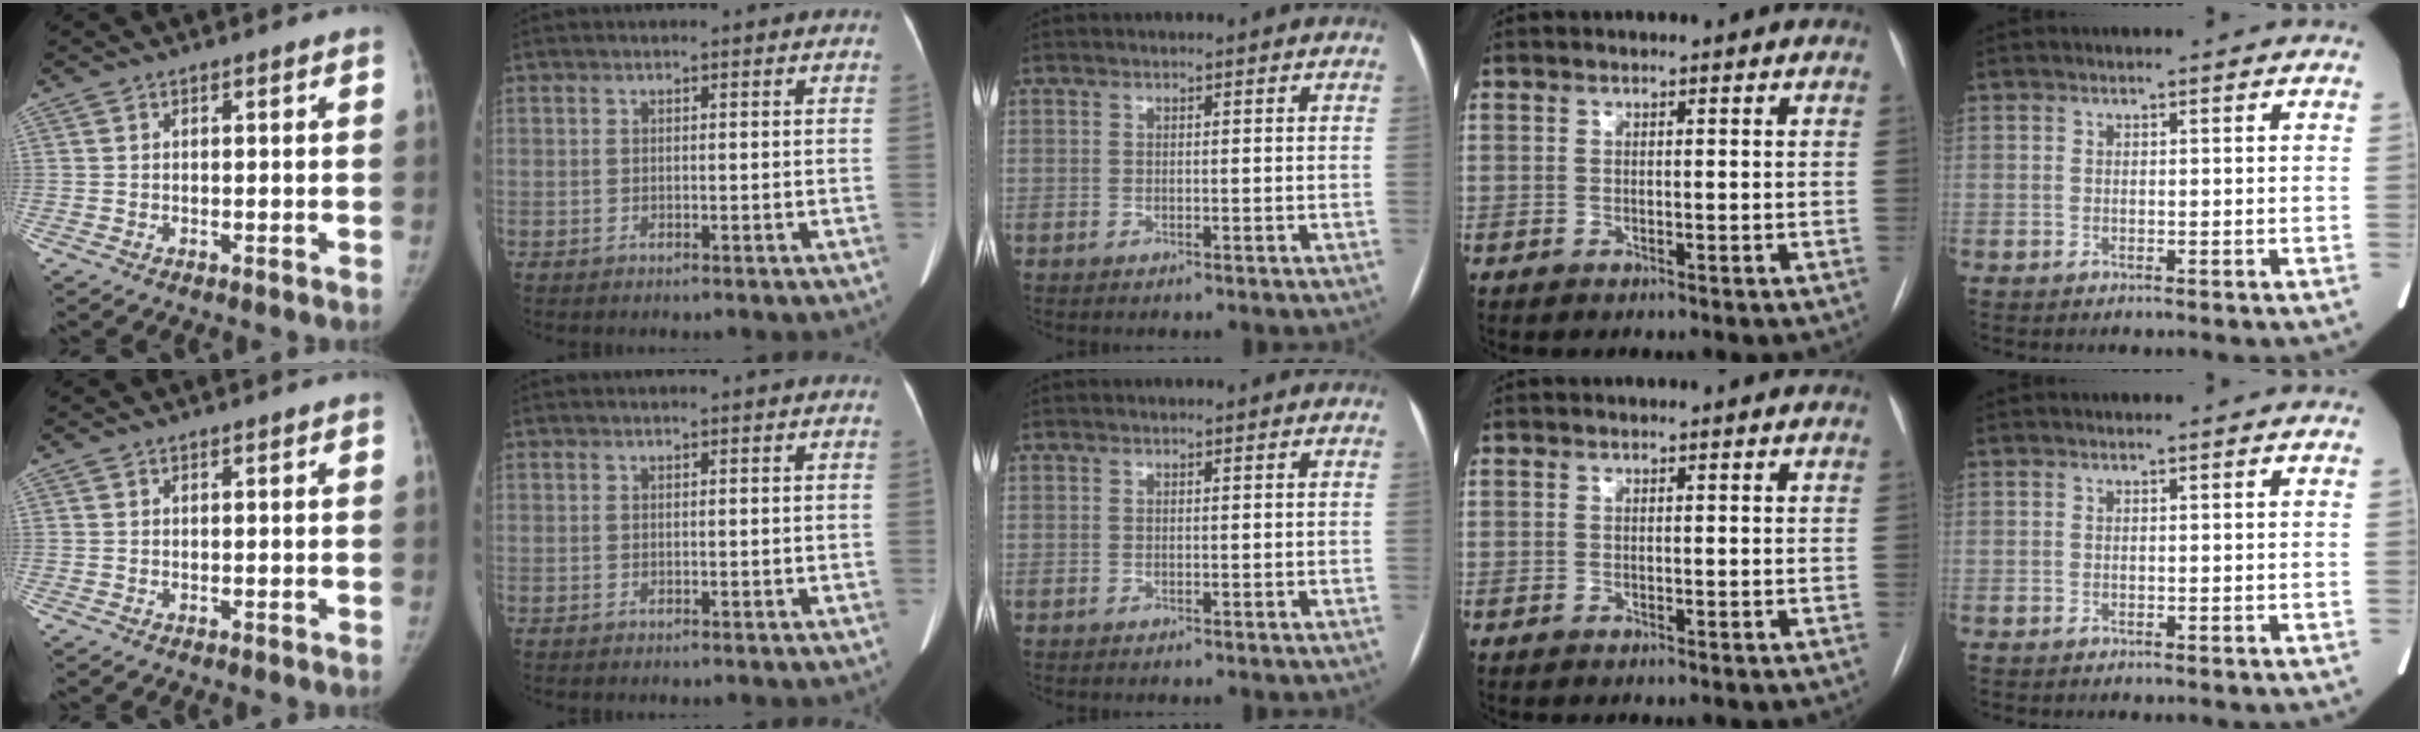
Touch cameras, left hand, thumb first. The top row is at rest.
{}